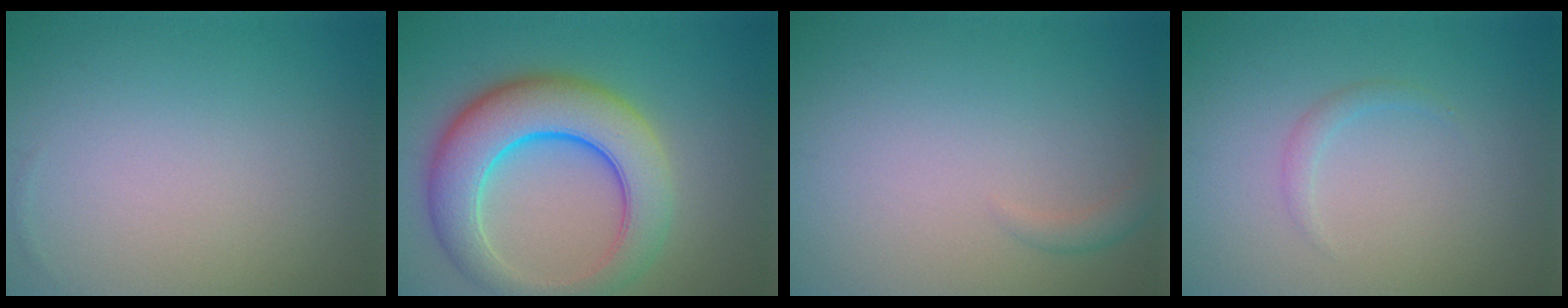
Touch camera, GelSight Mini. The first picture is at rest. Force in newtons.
{"total": 8.9, "press": 8.9, "slide": 0.2}
{"total": 0.9, "press": 0.9, "slide": 0.1}
{"total": 0.9, "press": 0.9, "slide": 0.0}